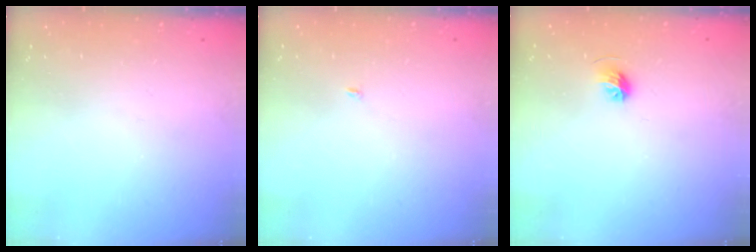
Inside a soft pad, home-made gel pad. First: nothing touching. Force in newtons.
{"total": 1.9, "press": 1.9, "slide": 0.2}
{"total": 5.4, "press": 5.2, "slide": 1.2}